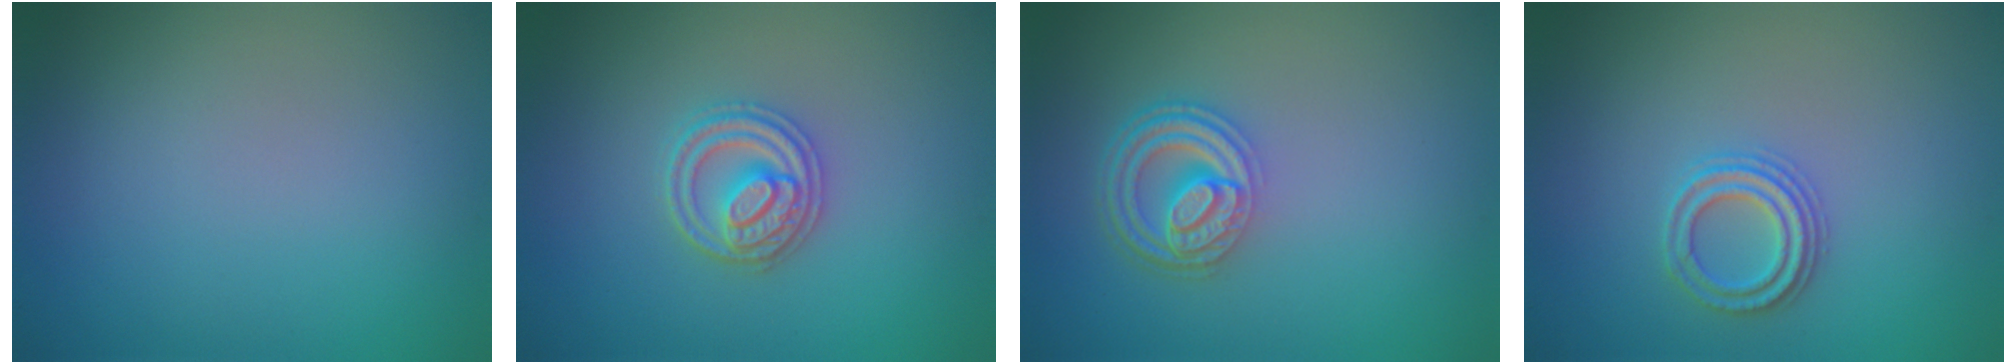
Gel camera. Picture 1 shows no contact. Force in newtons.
{"total": 3.0, "press": 3.0, "slide": 0.4}
{"total": 4.6, "press": 3.5, "slide": 3.0}
{"total": 2.3, "press": 2.2, "slide": 0.5}